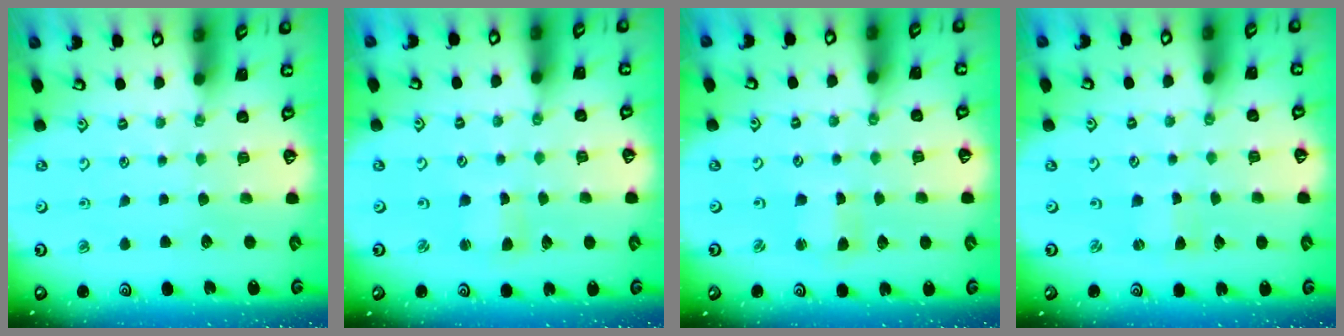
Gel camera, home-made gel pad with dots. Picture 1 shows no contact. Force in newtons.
{"total": 1.5, "press": 1.5, "slide": 0.3}
{"total": 1.9, "press": 1.8, "slide": 0.3}
{"total": 0.6, "press": 0.6, "slide": 0.1}